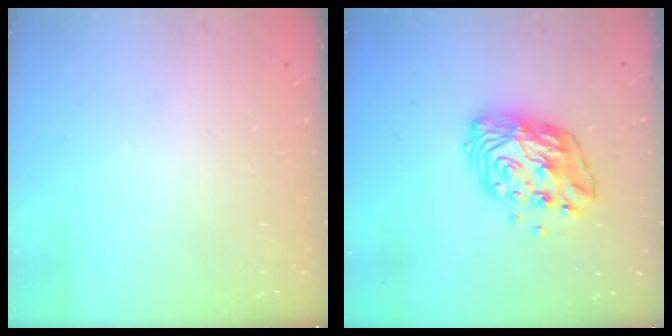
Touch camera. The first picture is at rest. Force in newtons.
{"total": 11.4, "press": 11.3, "slide": 0.9}